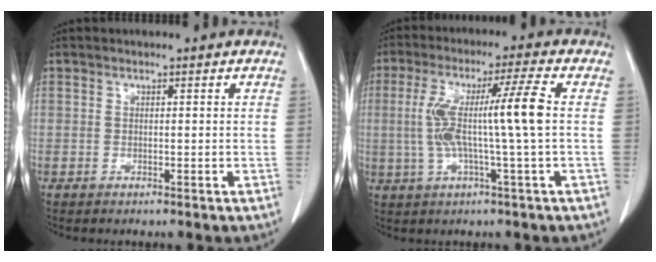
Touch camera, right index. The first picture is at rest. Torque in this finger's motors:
{"motor_torque": [0.46, 0.01, 0.31, 0.16]}